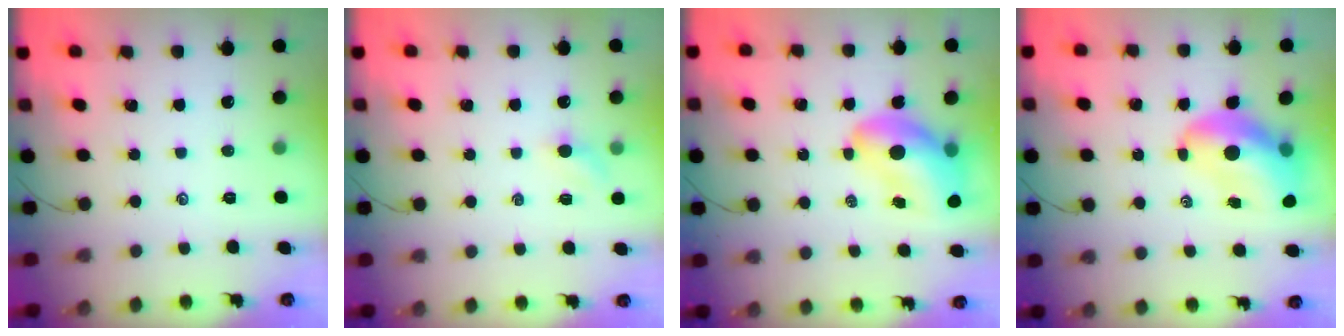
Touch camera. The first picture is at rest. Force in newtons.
{"total": 2.9, "press": 2.7, "slide": 0.9}
{"total": 13.2, "press": 12.7, "slide": 3.9}
{"total": 12.1, "press": 11.6, "slide": 3.5}